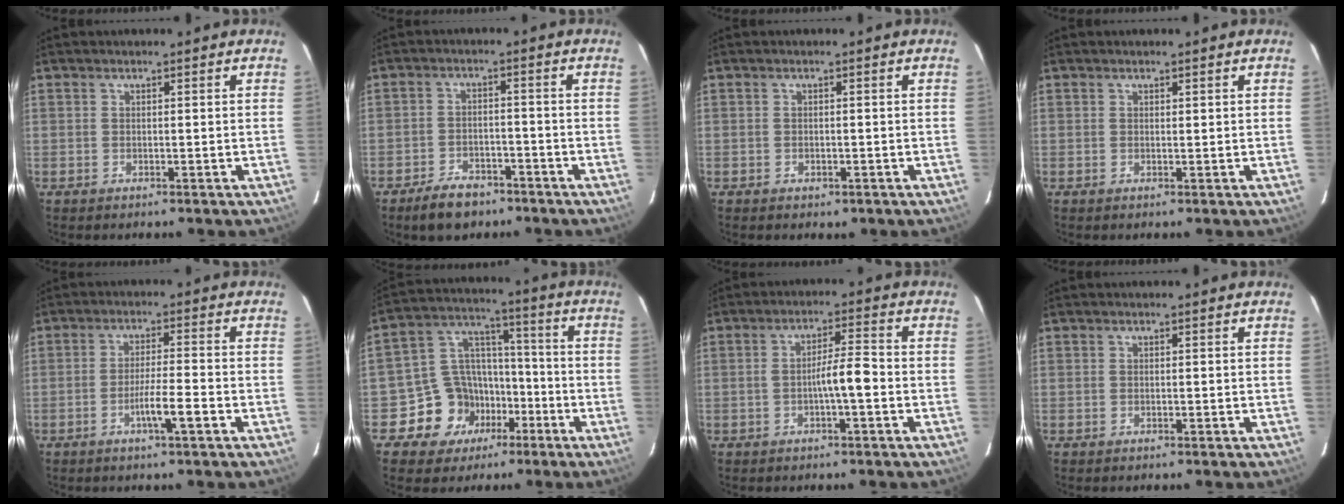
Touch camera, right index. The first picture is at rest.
{"total": 5.9, "force": [-4.4, 2.9, 2.5], "torque": [-0.051, 0.002, -0.070]}
{"total": 0.9, "force": [-0.4, 0.7, 0.4], "torque": [-0.008, 0.001, -0.002]}
{"total": 0.0}
{"total": 4.9, "force": [-2.2, -0.2, 4.4], "torque": [-0.075, -0.005, -0.040]}
{"total": 10.8, "force": [-4.5, 9.2, 3.3], "torque": [-0.061, 0.035, -0.066]}
{"total": 4.8, "force": [-1.3, 0.3, 4.6], "torque": [-0.076, 0.012, -0.020]}
{"total": 0.0}